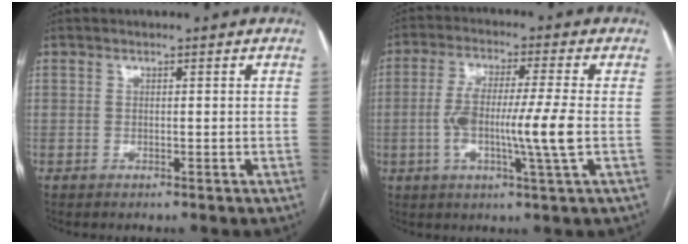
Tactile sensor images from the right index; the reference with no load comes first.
{"total": 10.5, "force": [-1.4, -0.2, 10.4], "torque": [-0.197, -0.001, -0.031]}